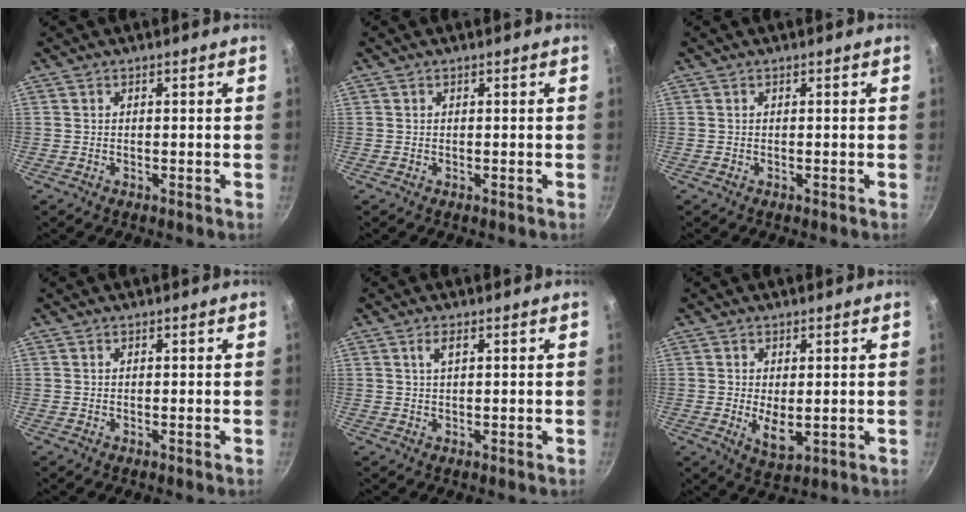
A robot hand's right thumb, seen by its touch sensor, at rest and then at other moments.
{"total": 0.0}
{"total": 0.0}
{"total": 0.0}
{"total": 2.0, "force": [0.8, 0.7, 1.7], "torque": [-0.032, 0.002, 0.016]}
{"total": 5.1, "force": [-0.2, 2.7, 4.2], "torque": [-0.069, -0.015, 0.007]}